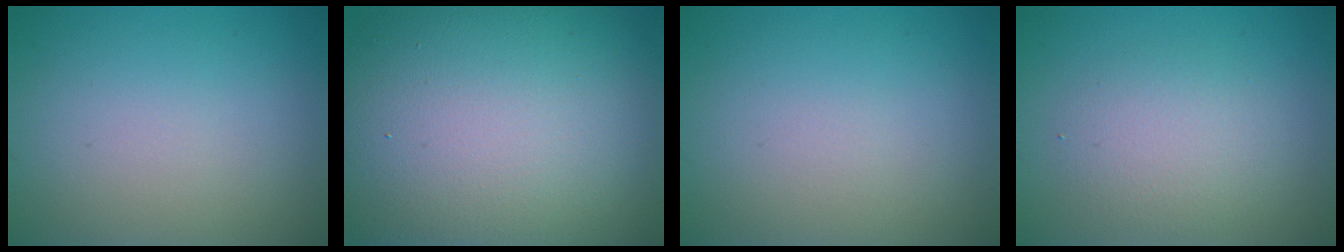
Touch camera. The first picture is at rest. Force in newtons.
{"total": 19.1, "press": 19.1, "slide": 1.0}
{"total": 0.0}
{"total": 3.0, "press": 3.0, "slide": 0.2}